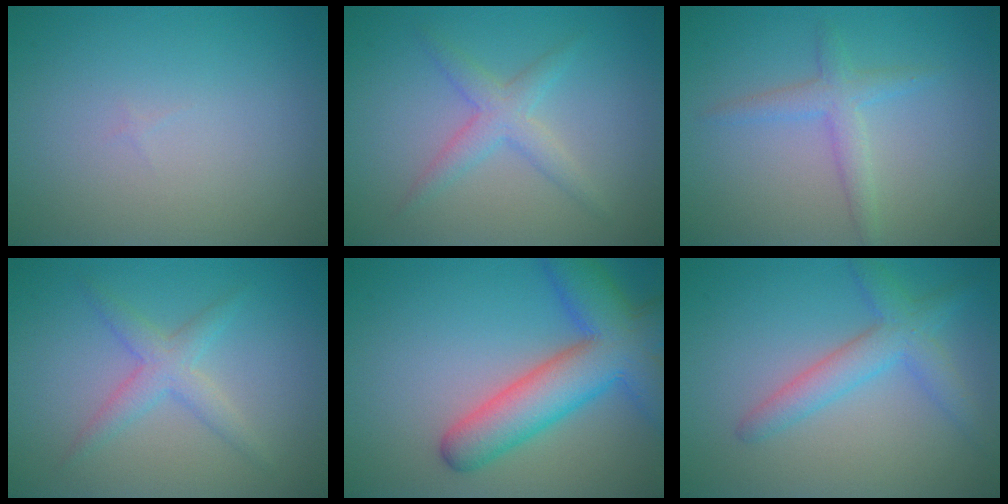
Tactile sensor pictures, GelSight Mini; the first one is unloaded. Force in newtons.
{"total": 2.6, "press": 2.6, "slide": 0.1}
{"total": 2.2, "press": 2.2, "slide": 0.1}
{"total": 2.6, "press": 2.6, "slide": 0.1}
{"total": 8.4, "press": 8.4, "slide": 0.4}
{"total": 3.4, "press": 3.4, "slide": 0.2}